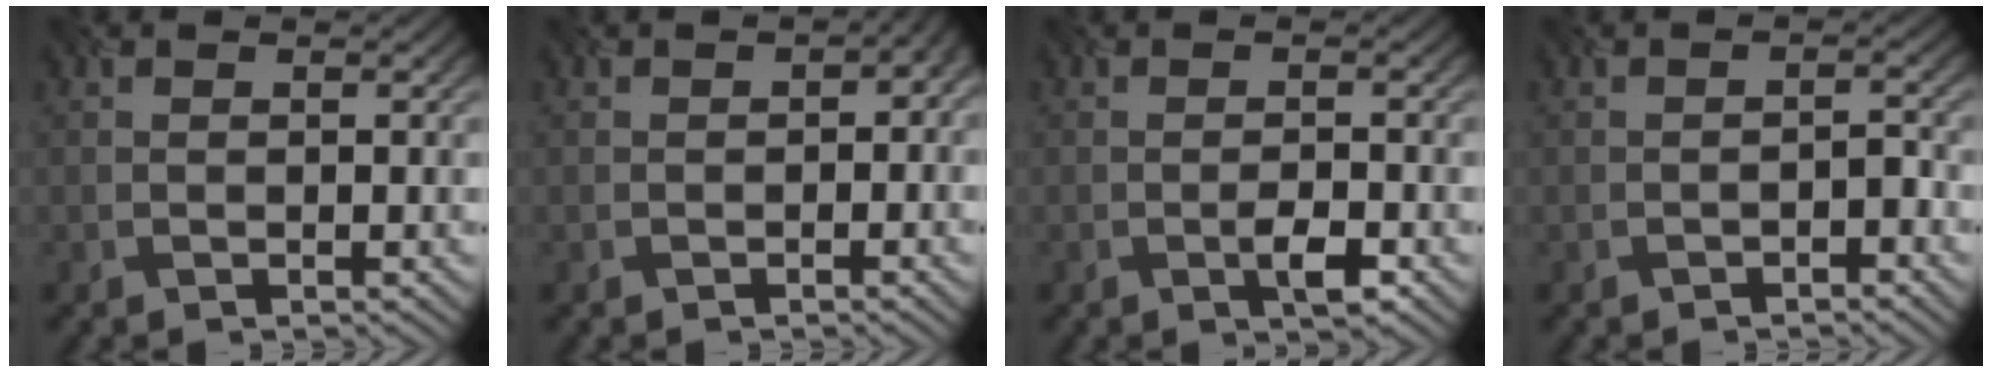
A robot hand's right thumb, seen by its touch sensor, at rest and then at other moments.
{"total": 3.3, "force": [-0.7, 1.8, 2.6], "torque": [-0.022, 0.004, 0.004]}
{"total": 2.6, "force": [-1.7, 0.7, 1.9], "torque": [-0.040, 0.001, -0.023]}
{"total": 1.5, "force": [-1.5, 0.2, 0.3], "torque": [-0.006, 0.008, -0.019]}